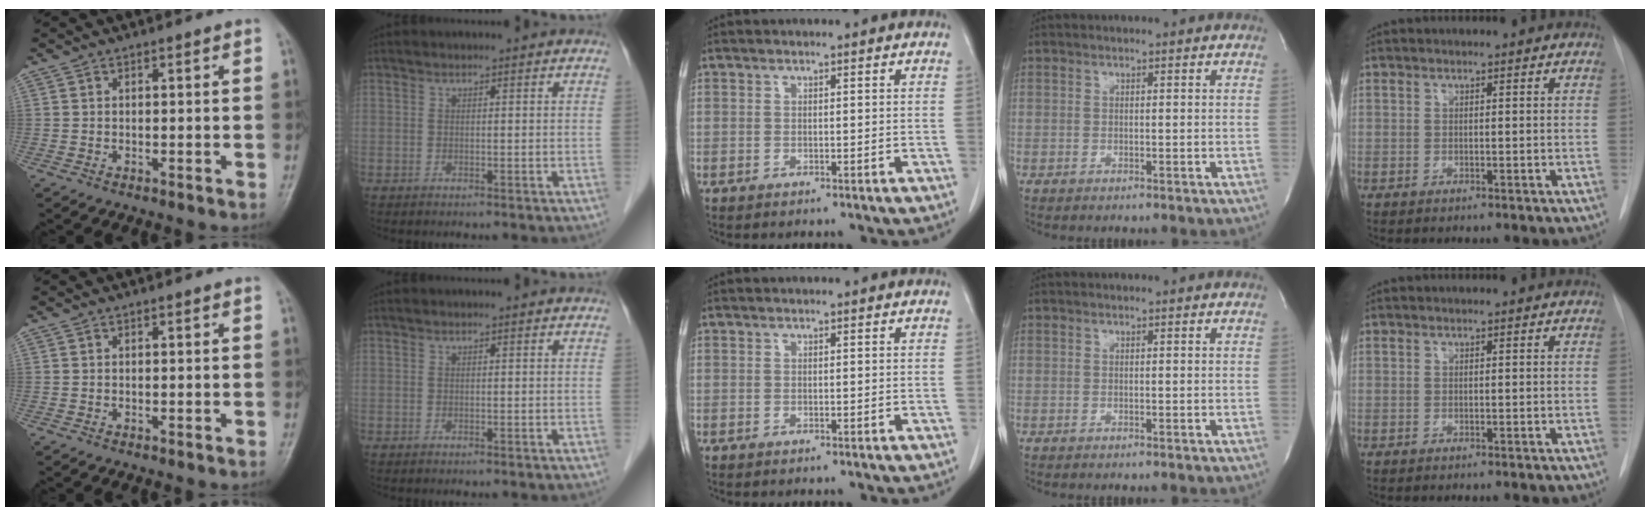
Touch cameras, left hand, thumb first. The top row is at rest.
{}